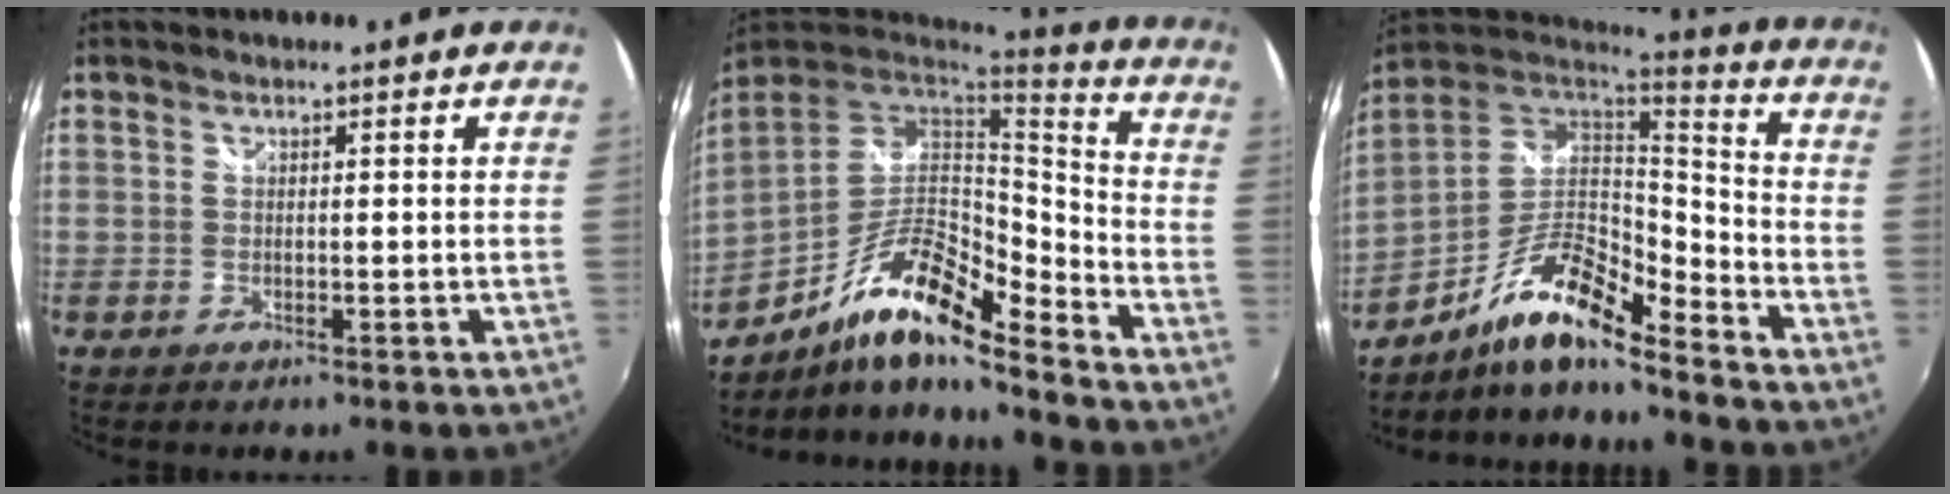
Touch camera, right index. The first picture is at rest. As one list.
[{"total": 16.5, "force": [-10.7, 3.3, 12.1], "torque": [-0.227, -0.012, -0.206]}, {"total": 14.6, "force": [-10.1, 2.8, 10.2], "torque": [-0.197, -0.005, -0.197]}]